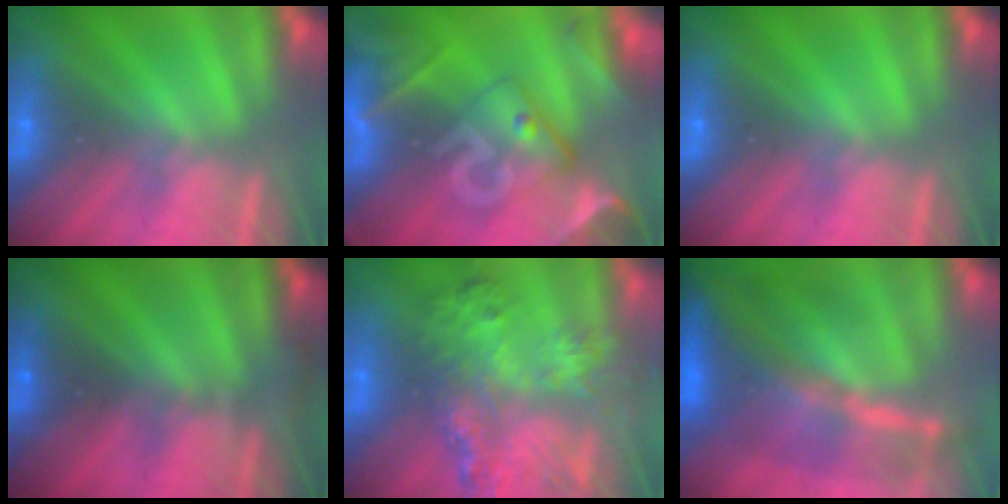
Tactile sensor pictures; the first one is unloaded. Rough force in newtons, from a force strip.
{"total": 7.8}
{"total": 0.0}
{"total": 3.3}
{"total": 7.9}
{"total": 9.2}